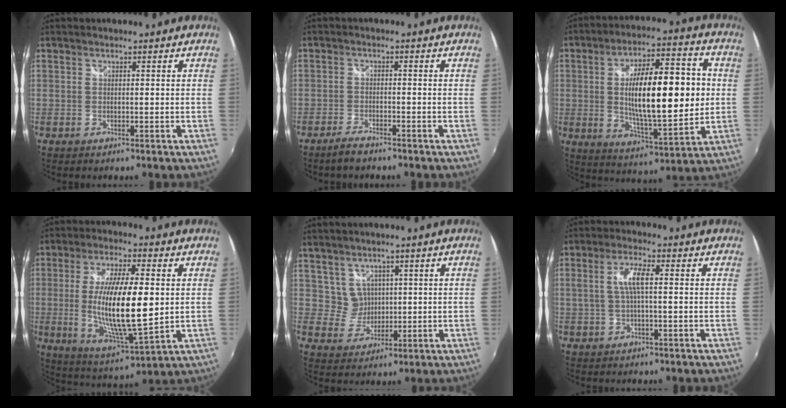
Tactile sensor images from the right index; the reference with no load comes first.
{"total": 3.2, "force": [-2.7, 0.4, 1.5], "torque": [-0.048, -0.002, -0.055]}
{"total": 20.1, "force": [0.8, 6.2, 19.1], "torque": [-0.314, 0.005, 0.020]}
{"total": 17.0, "force": [0.1, 4.1, 16.5], "torque": [-0.303, -0.018, 0.010]}
{"total": 4.0, "force": [2.0, 3.5, 0.3], "torque": [0.001, 0.006, 0.045]}
{"total": 4.9, "force": [0.3, 0.9, 4.8], "torque": [-0.095, 0.005, 0.010]}